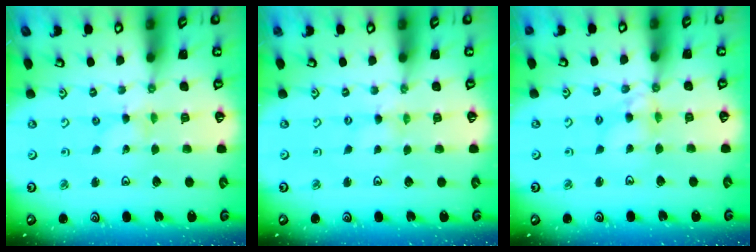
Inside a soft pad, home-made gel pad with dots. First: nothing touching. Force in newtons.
{"total": 0.0}
{"total": 6.4, "press": 6.3, "slide": 0.7}